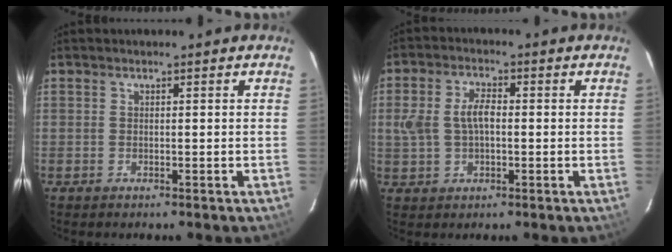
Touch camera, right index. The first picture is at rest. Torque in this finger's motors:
{"motor_torque": [0.16, -0.03, 0.17, 0.09]}